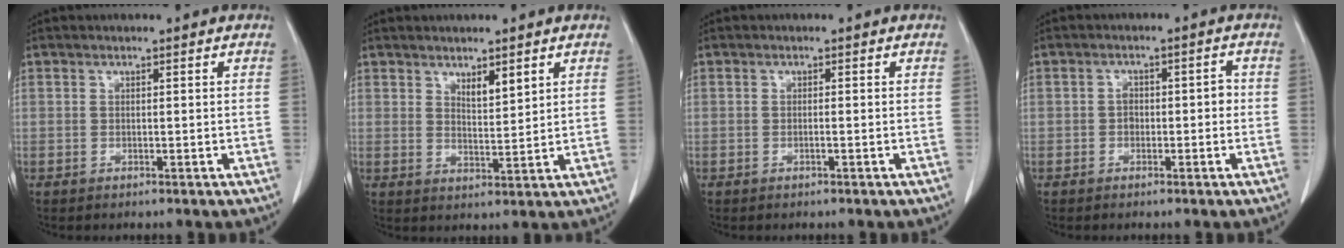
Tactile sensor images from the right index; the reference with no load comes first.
{"total": 3.5, "force": [2.3, 0.8, 2.5], "torque": [-0.045, -0.007, 0.043]}
{"total": 0.6, "force": [-0.2, -0.1, 0.5], "torque": [-0.010, 0.000, -0.003]}
{"total": 2.9, "force": [-0.5, 1.8, 2.2], "torque": [-0.027, 0.015, -0.008]}